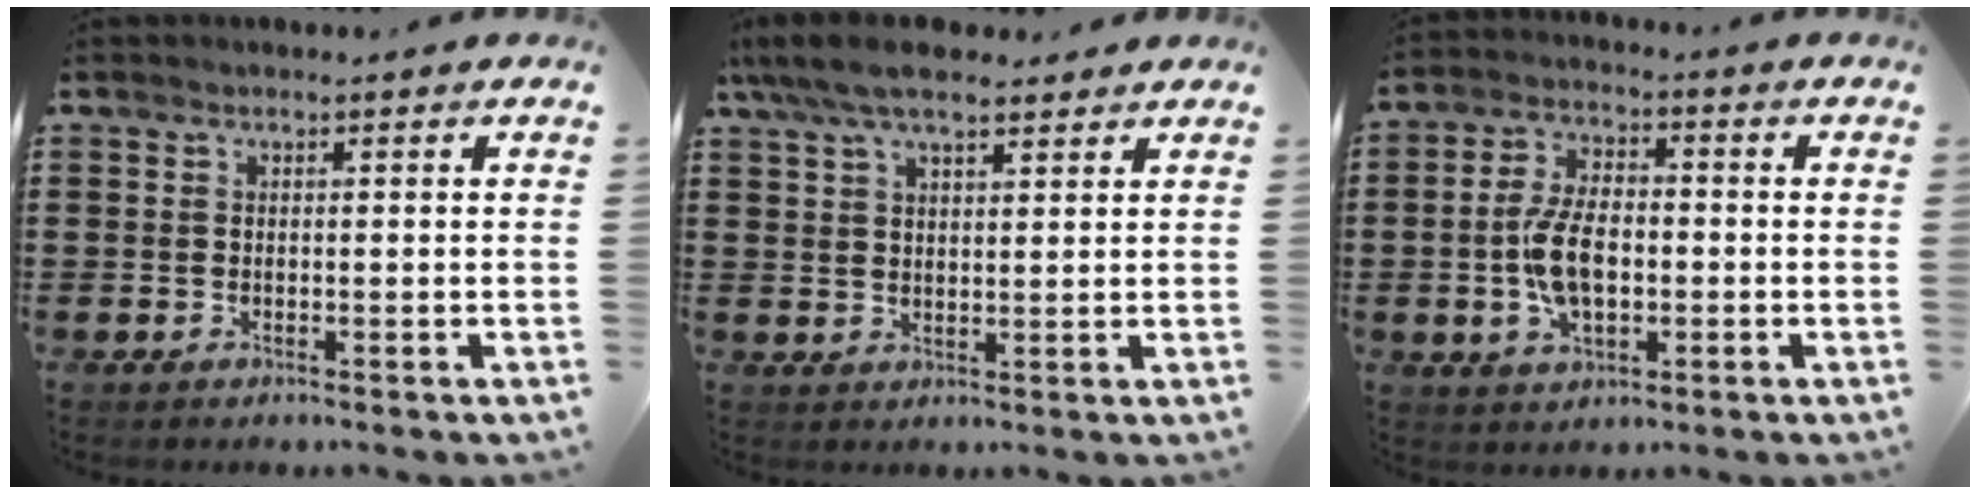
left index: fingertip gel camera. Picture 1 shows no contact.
{"total": 7.1, "force": [5.6, 2.2, 3.8], "torque": [-0.088, -0.004, 0.103]}
{"total": 7.9, "force": [-1.1, 4.2, 6.6], "torque": [-0.151, 0.002, -0.026]}